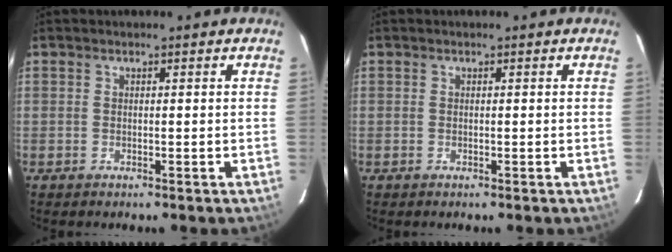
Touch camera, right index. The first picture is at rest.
{"total": 0.0}